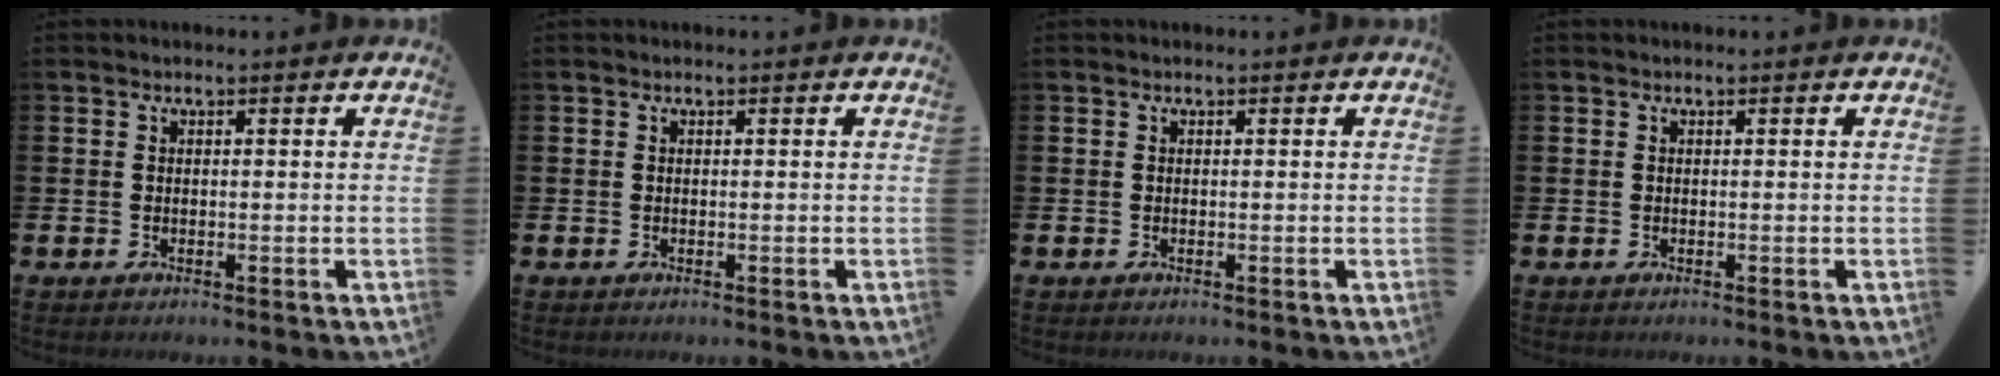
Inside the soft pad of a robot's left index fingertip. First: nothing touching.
{"total": 0.0}
{"total": 0.0}
{"total": 0.0}